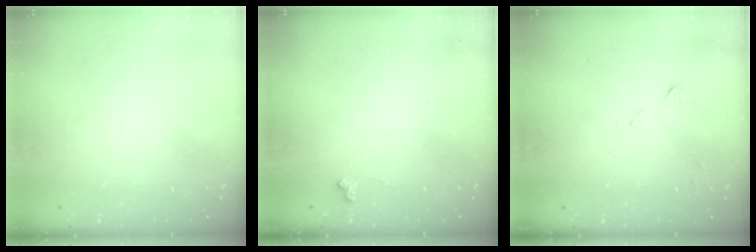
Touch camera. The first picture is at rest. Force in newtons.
{"total": 2.9, "press": 2.8, "slide": 0.6}
{"total": 6.9, "press": 6.9, "slide": 0.8}